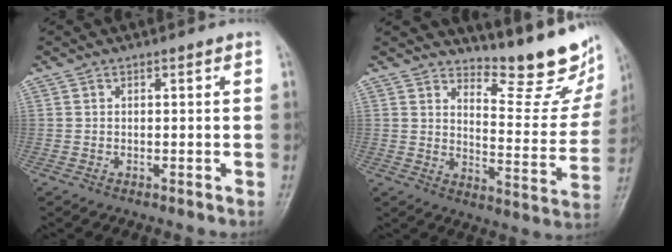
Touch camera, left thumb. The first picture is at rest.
{"total": 14.3, "force": [12.3, 3.4, 6.4], "torque": [-0.056, -0.123, 0.162]}